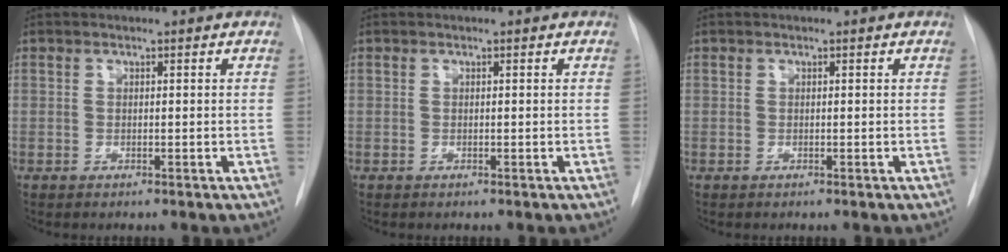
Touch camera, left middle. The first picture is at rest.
{"total": 0.0}
{"total": 0.0}